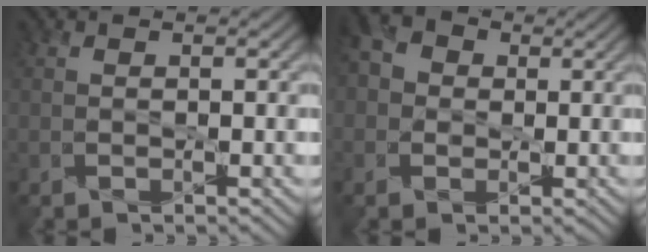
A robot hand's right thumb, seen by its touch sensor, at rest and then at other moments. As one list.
[{"total": 4.0, "force": [0.3, 3.7, 1.6], "torque": [-0.047, 0.006, -0.006]}]